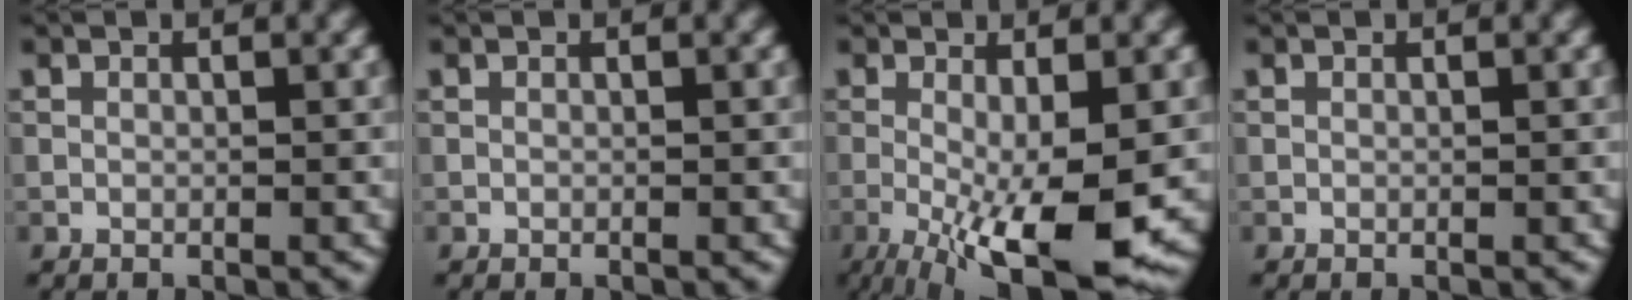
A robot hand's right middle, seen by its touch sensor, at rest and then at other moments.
{"total": 0.0}
{"total": 9.8, "force": [-2.6, 2.3, 9.2], "torque": [-0.162, -0.024, -0.033]}
{"total": 0.0}